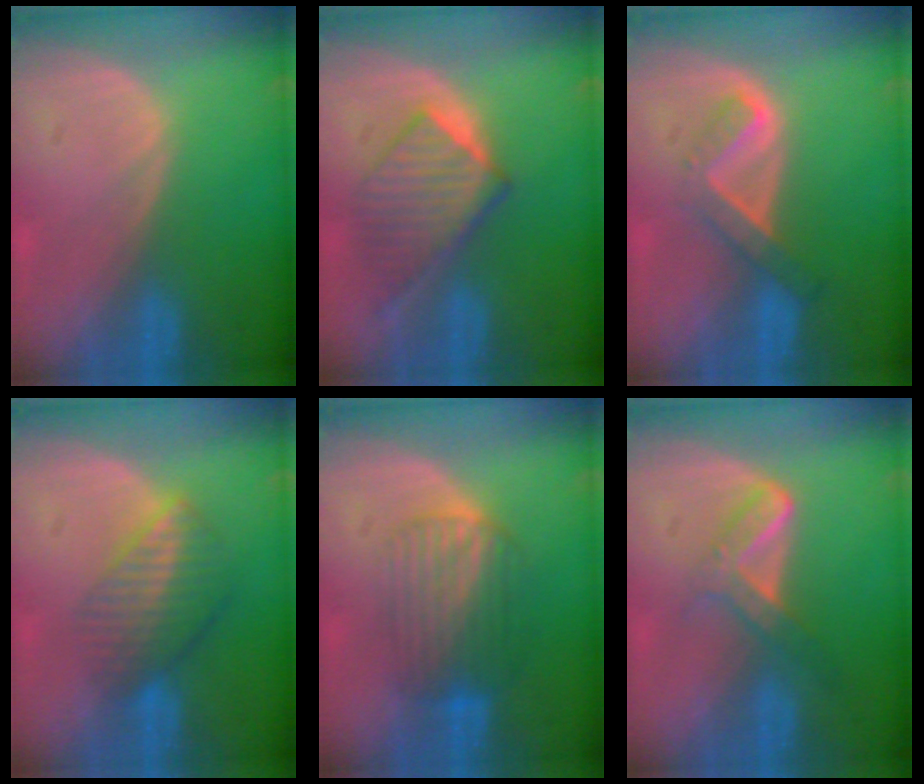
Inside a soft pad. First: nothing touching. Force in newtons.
{"total": 6.7, "press": 6.6, "slide": 0.6}
{"total": 5.1, "press": 4.4, "slide": 2.6}
{"total": 6.7, "press": 5.8, "slide": 3.4}
{"total": 6.6, "press": 6.3, "slide": 1.8}
{"total": 5.5, "press": 4.7, "slide": 2.8}